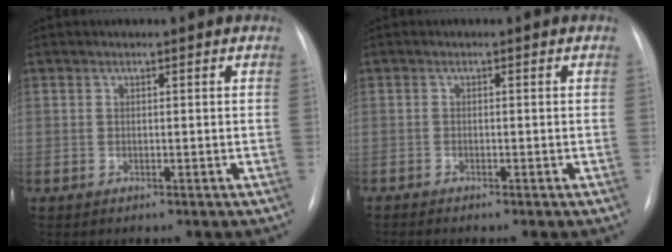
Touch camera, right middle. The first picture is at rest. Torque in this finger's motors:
{"motor_torque": [0.74, -0.63, 0.04, 0.01]}